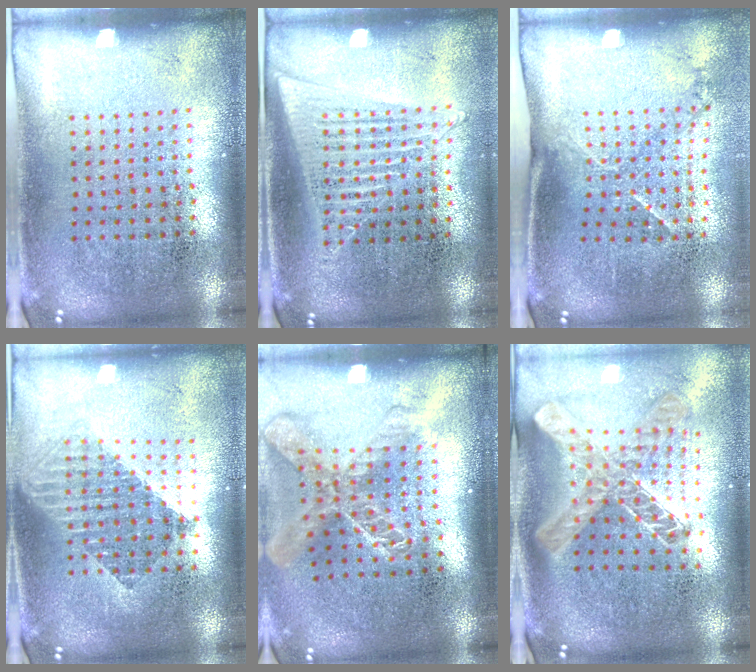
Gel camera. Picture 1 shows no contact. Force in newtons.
{"total": 1.4, "press": 1.3, "slide": 0.5}
{"total": 1.5, "press": 1.0, "slide": 1.1}
{"total": 1.6, "press": 1.4, "slide": 0.9}
{"total": 2.0, "press": 1.5, "slide": 1.3}
{"total": 1.6, "press": 1.4, "slide": 0.8}